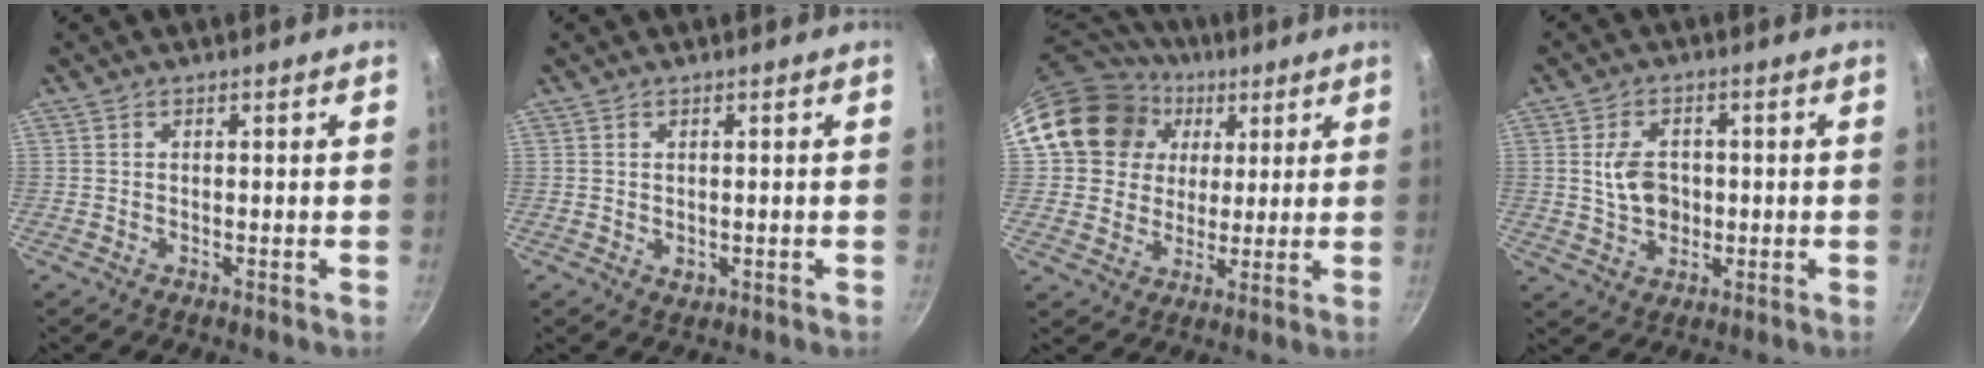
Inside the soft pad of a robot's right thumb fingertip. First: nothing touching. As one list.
[{"total": 1.2, "force": [0.1, 0.9, 0.7], "torque": [-0.010, -0.002, 0.003]}, {"total": 17.7, "force": [5.1, 15.3, 7.2], "torque": [-0.117, 0.022, 0.088]}, {"total": 7.2, "force": [0.4, 5.4, 4.7], "torque": [-0.065, 0.001, 0.006]}]